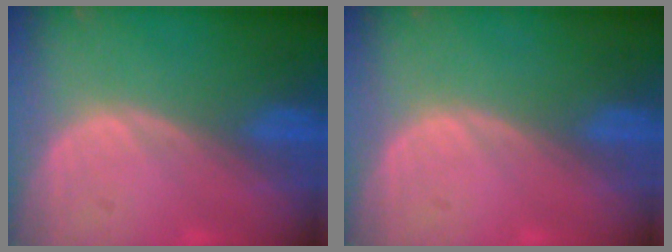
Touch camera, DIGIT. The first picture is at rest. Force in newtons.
{"total": 0.0}